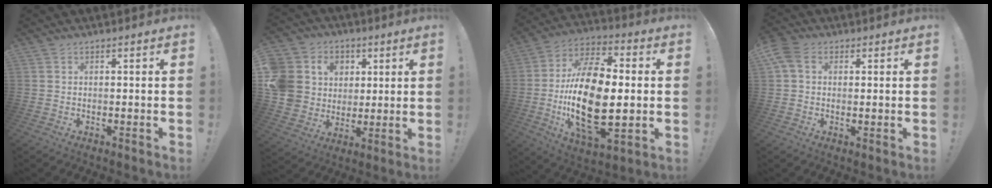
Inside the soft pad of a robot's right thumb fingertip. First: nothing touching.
{"total": 13.7, "force": [2.4, 12.7, 4.4], "torque": [-0.087, -0.004, 0.067]}
{"total": 26.0, "force": [-2.0, 13.5, 22.1], "torque": [-0.438, 0.002, -0.034]}
{"total": 6.0, "force": [2.0, 4.2, 3.8], "torque": [-0.079, -0.003, 0.038]}